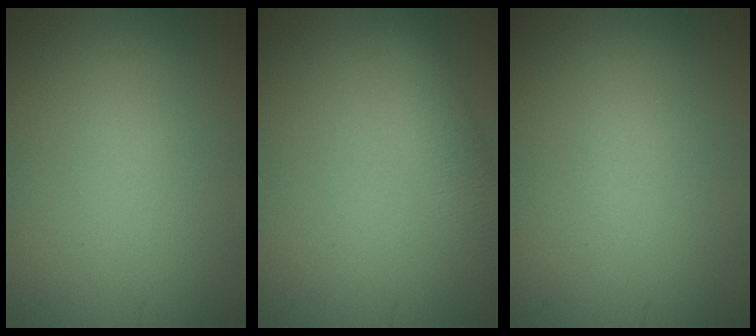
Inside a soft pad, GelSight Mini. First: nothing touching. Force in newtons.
{"total": 3.9, "press": 3.9, "slide": 0.1}
{"total": 0.0}